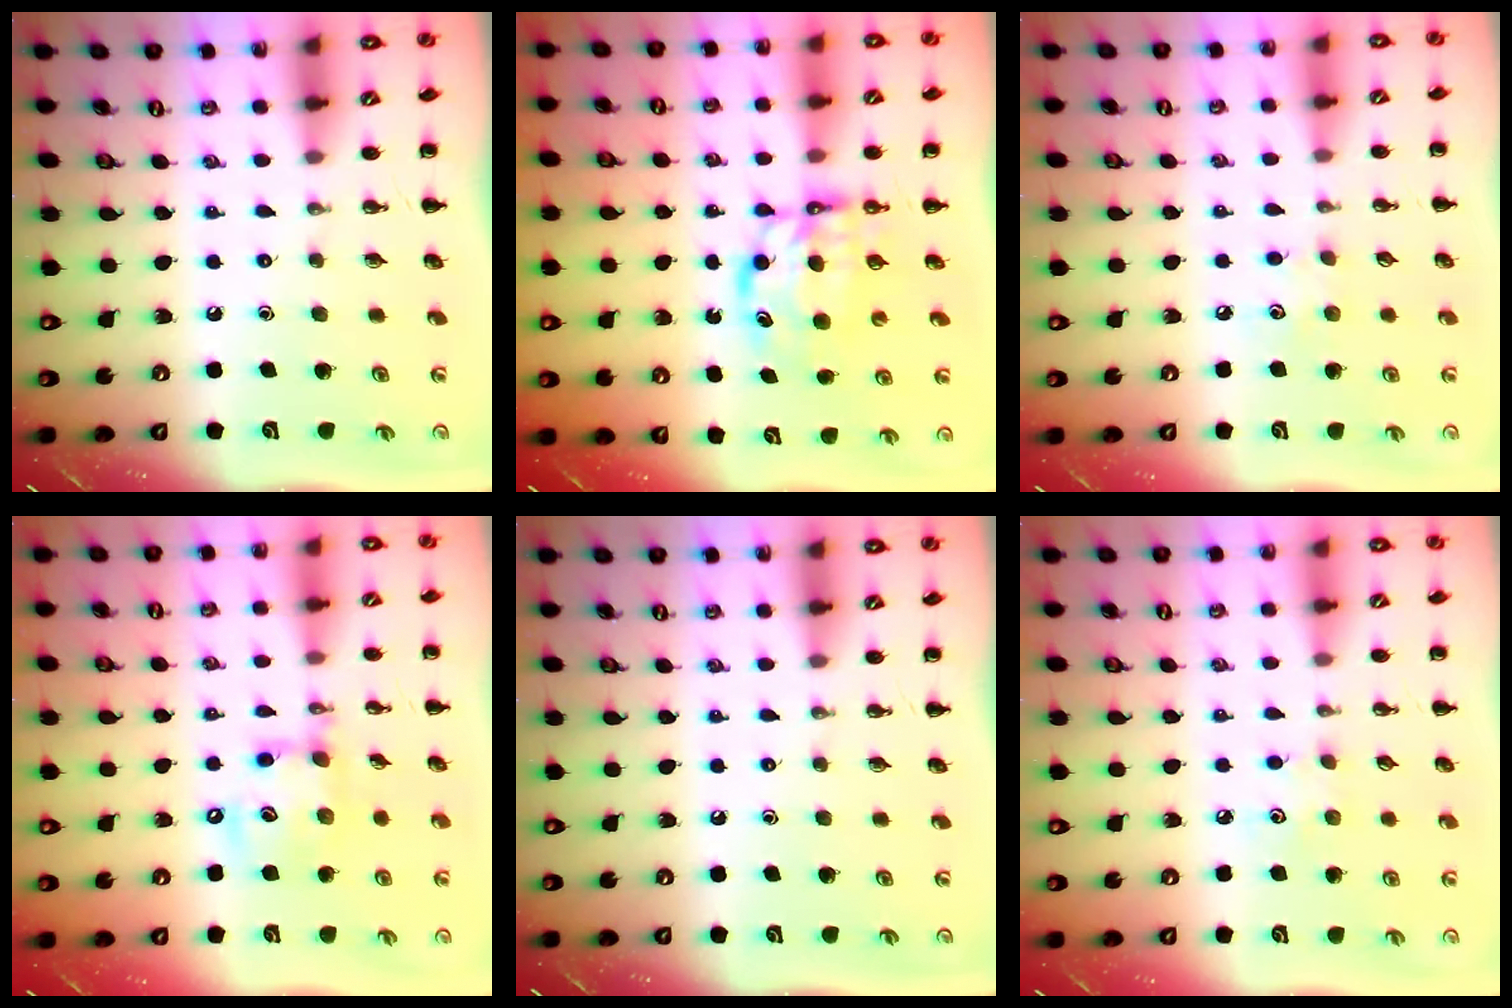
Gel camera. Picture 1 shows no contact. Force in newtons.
{"total": 6.5, "press": 6.4, "slide": 0.8}
{"total": 4.9, "press": 4.7, "slide": 1.0}
{"total": 12.7, "press": 12.5, "slide": 2.0}
{"total": 0.0}
{"total": 3.7, "press": 3.5, "slide": 1.0}